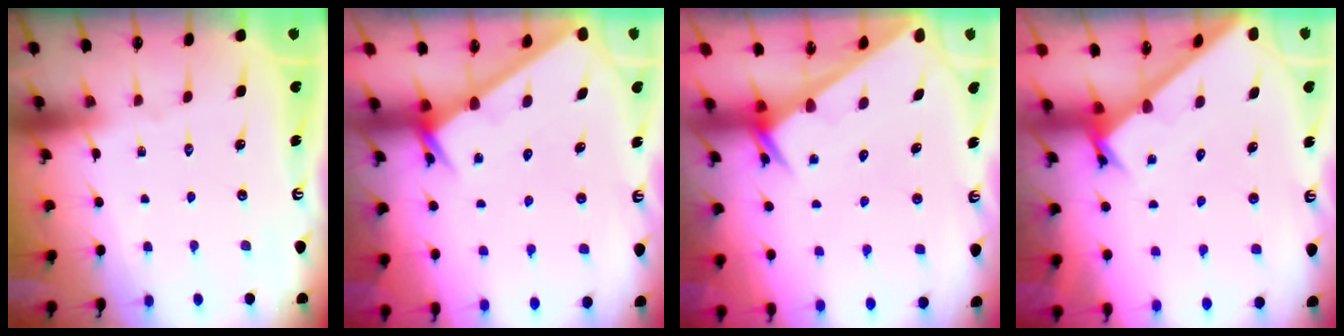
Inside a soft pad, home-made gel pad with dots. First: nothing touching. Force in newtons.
{"total": 2.6, "press": 2.6, "slide": 0.0}
{"total": 2.5, "press": 2.5, "slide": 0.1}
{"total": 2.6, "press": 2.6, "slide": 0.3}